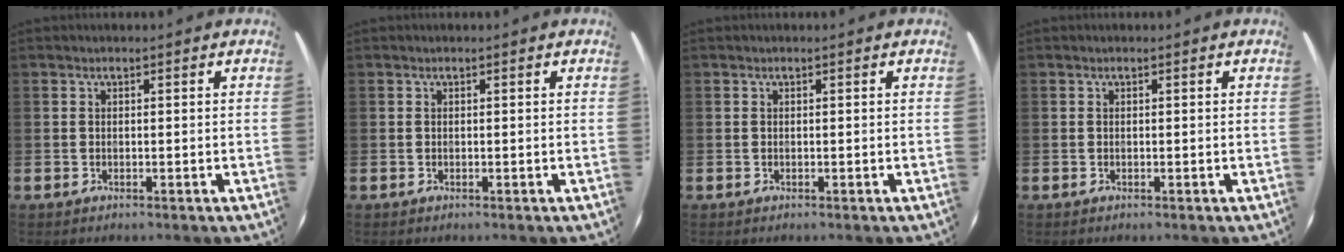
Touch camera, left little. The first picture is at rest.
{"total": 0.0}
{"total": 0.0}
{"total": 0.0}